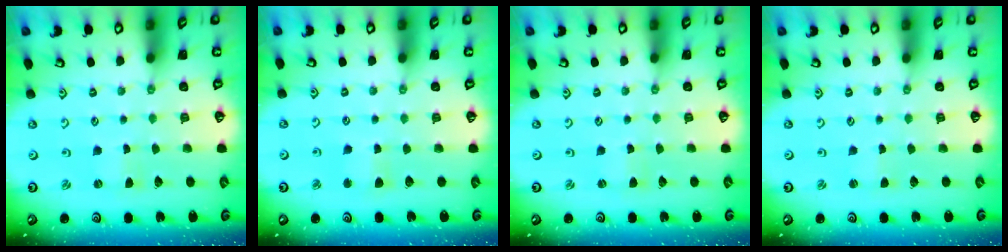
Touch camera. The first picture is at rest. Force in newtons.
{"total": 3.7, "press": 3.7, "slide": 0.4}
{"total": 1.7, "press": 1.7, "slide": 0.3}
{"total": 1.1, "press": 1.1, "slide": 0.2}